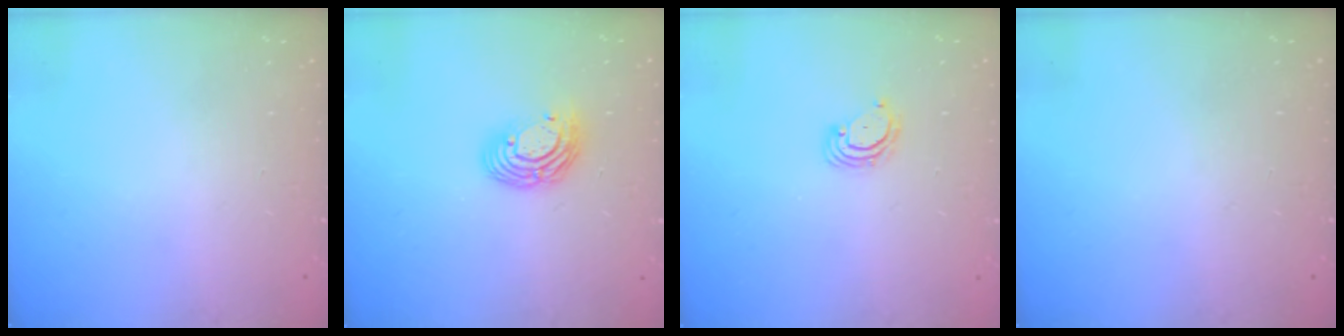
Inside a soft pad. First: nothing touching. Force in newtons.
{"total": 9.5, "press": 9.4, "slide": 1.7}
{"total": 4.5, "press": 4.4, "slide": 0.5}
{"total": 0.0}